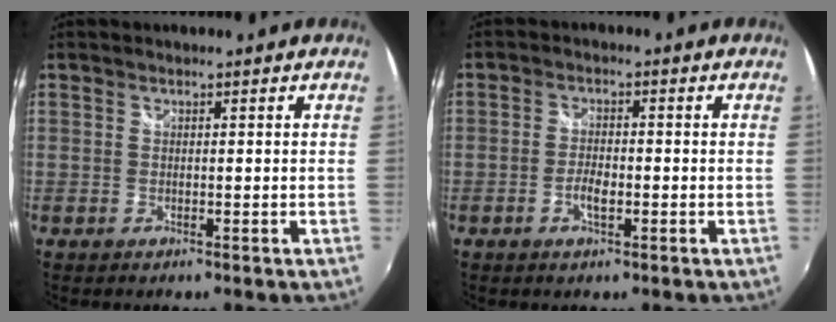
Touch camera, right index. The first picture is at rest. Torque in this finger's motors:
{"motor_torque": [-0.01, 0.01, 0.08, 0.01]}